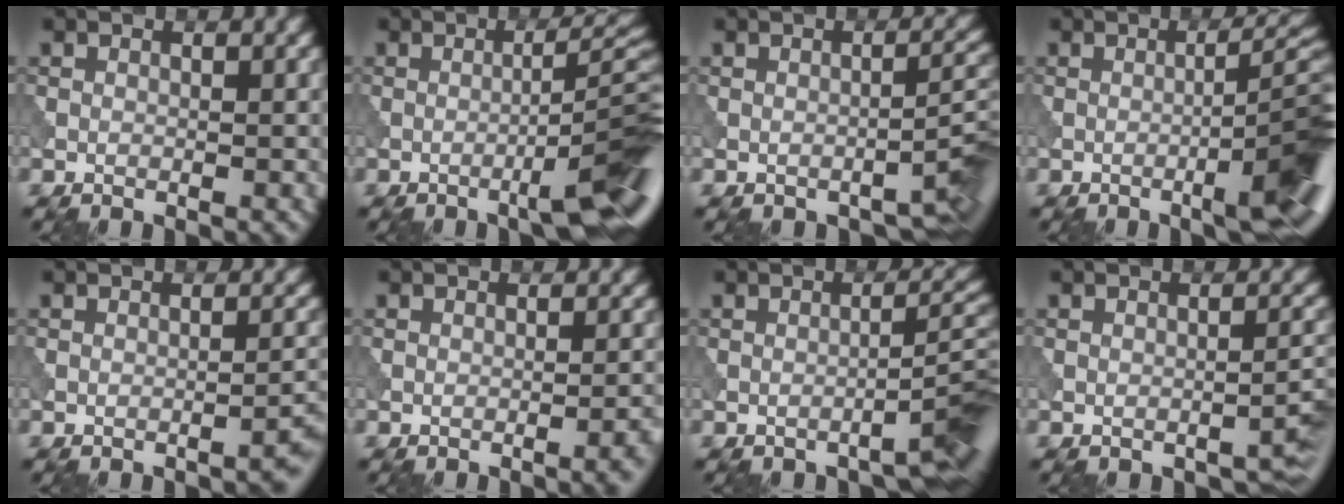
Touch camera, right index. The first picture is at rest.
{"total": 8.4, "force": [-3.3, 1.4, 7.5], "torque": [-0.095, 0.015, -0.047]}
{"total": 3.2, "force": [-2.1, 0.8, 2.2], "torque": [-0.024, 0.010, -0.034]}
{"total": 8.7, "force": [-2.8, 1.8, 8.0], "torque": [-0.096, 0.010, -0.037]}
{"total": 2.3, "force": [-1.5, 0.4, 1.7], "torque": [-0.015, 0.012, -0.026]}
{"total": 2.0, "force": [-0.9, 0.5, 1.7], "torque": [-0.015, 0.008, -0.016]}
{"total": 4.5, "force": [-3.0, 0.6, 3.2], "torque": [-0.031, 0.020, -0.050]}
{"total": 2.1, "force": [-1.4, 0.5, 1.5], "torque": [-0.018, 0.008, -0.023]}